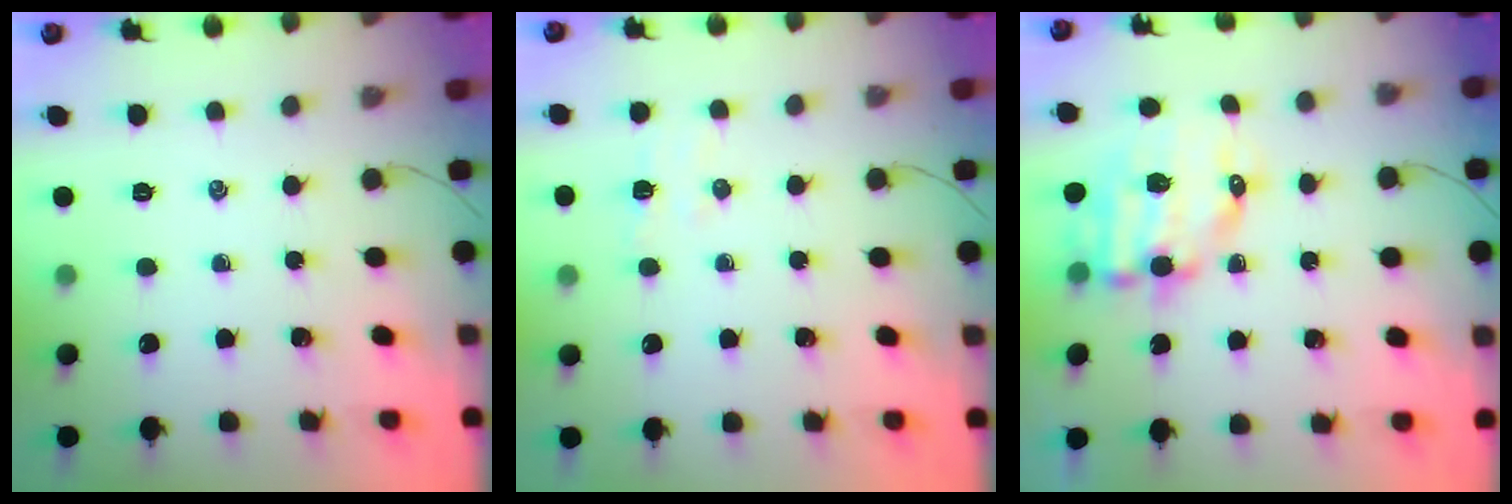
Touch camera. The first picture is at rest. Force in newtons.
{"total": 5.1, "press": 4.9, "slide": 1.0}
{"total": 10.2, "press": 9.9, "slide": 2.1}